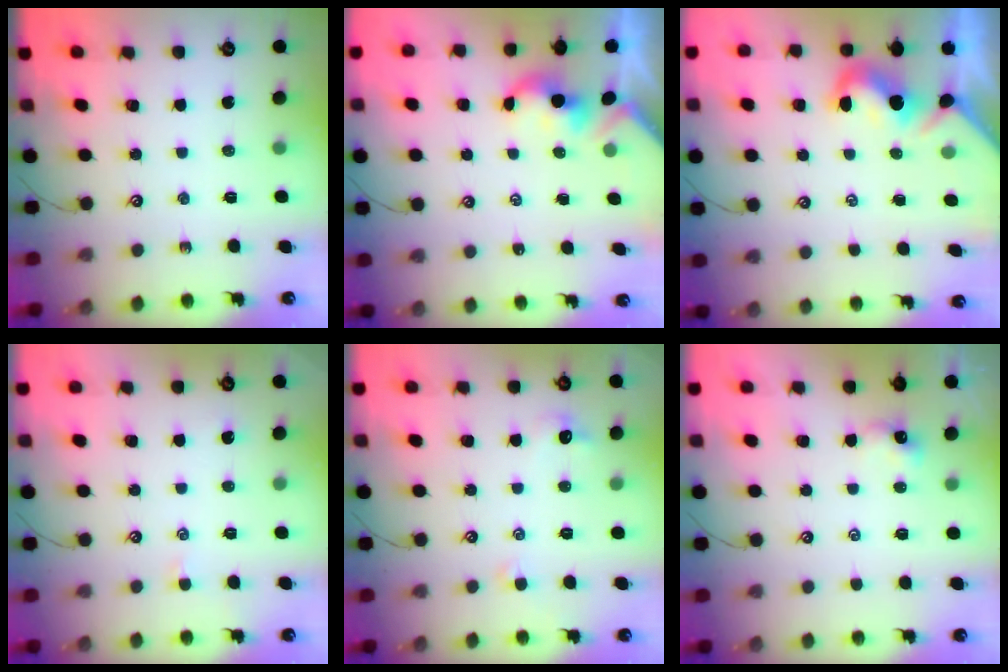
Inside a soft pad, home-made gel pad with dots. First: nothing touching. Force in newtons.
{"total": 0.6, "press": 0.5, "slide": 0.3}
{"total": 1.9, "press": 1.8, "slide": 0.6}
{"total": 0.7, "press": 0.6, "slide": 0.4}
{"total": 1.2, "press": 1.0, "slide": 0.6}
{"total": 2.9, "press": 2.9, "slide": 0.1}